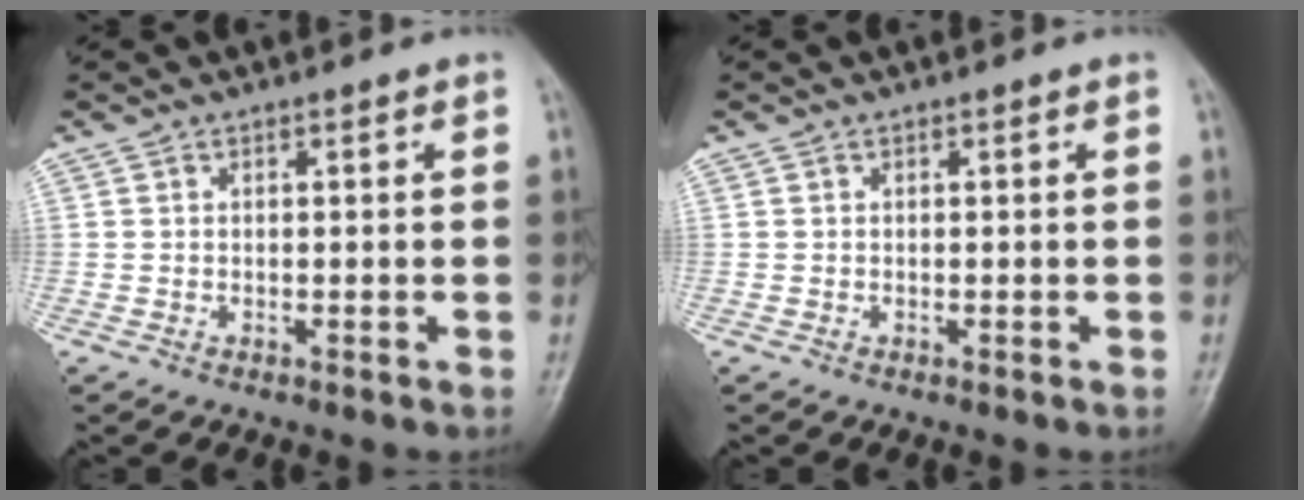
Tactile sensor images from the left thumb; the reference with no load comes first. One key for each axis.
{"total": 0.0}